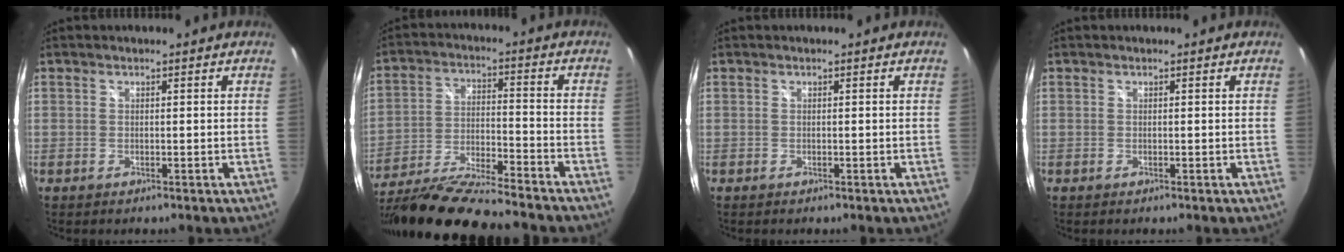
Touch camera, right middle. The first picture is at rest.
{"total": 20.6, "force": [-17.7, 1.5, 10.5], "torque": [-0.206, -0.057, -0.302]}
{"total": 0.0}
{"total": 0.0}